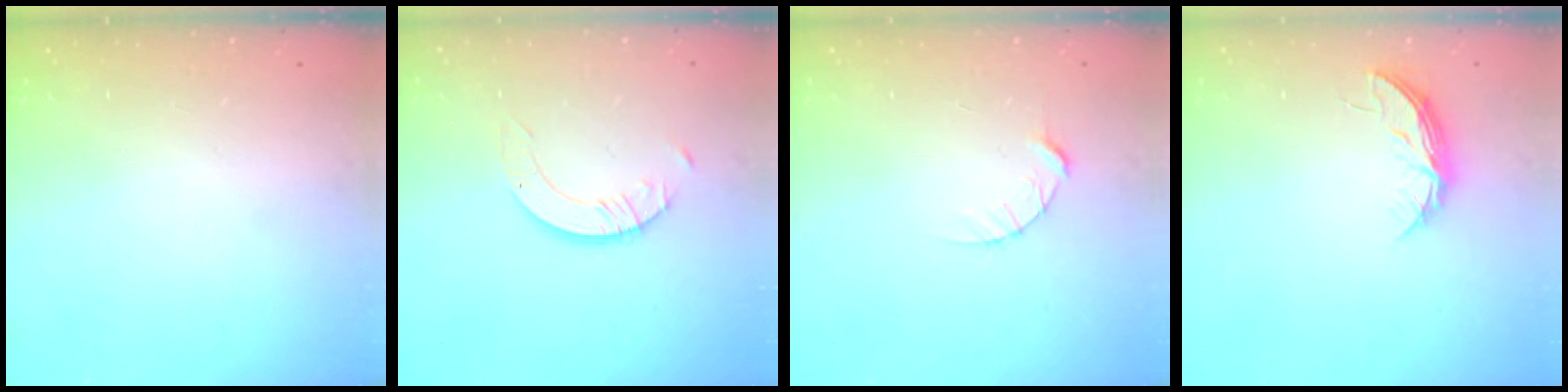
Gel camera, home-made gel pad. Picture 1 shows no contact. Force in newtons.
{"total": 3.5, "press": 3.4, "slide": 0.4}
{"total": 4.7, "press": 4.7, "slide": 0.6}
{"total": 5.5, "press": 5.5, "slide": 0.5}